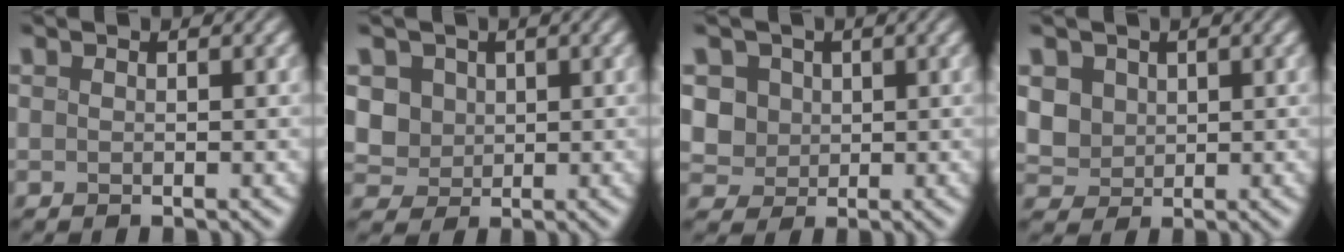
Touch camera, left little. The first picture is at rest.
{"total": 4.1, "force": [0.5, 3.7, 1.8], "torque": [-0.055, 0.005, 0.010]}
{"total": 4.4, "force": [0.5, 4.0, 1.9], "torque": [-0.052, 0.010, 0.008]}
{"total": 3.3, "force": [0.4, 2.9, 1.5], "torque": [-0.045, -0.002, 0.005]}